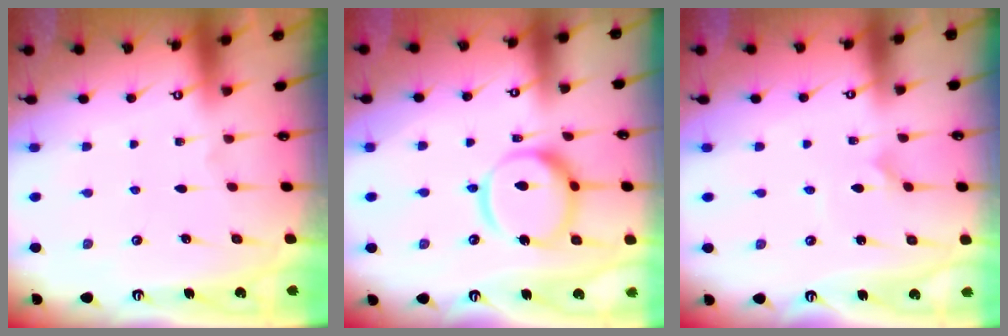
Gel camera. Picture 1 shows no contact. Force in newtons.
{"total": 14.1, "press": 14.1, "slide": 1.3}
{"total": 1.5, "press": 1.5, "slide": 0.1}